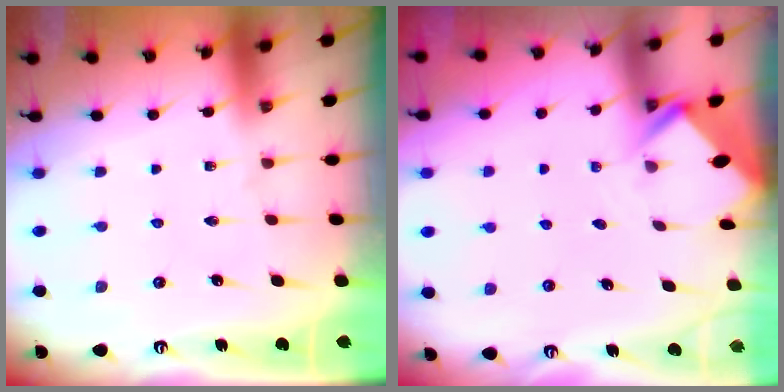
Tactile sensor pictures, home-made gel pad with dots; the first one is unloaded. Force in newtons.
{"total": 2.6, "press": 2.6, "slide": 0.2}